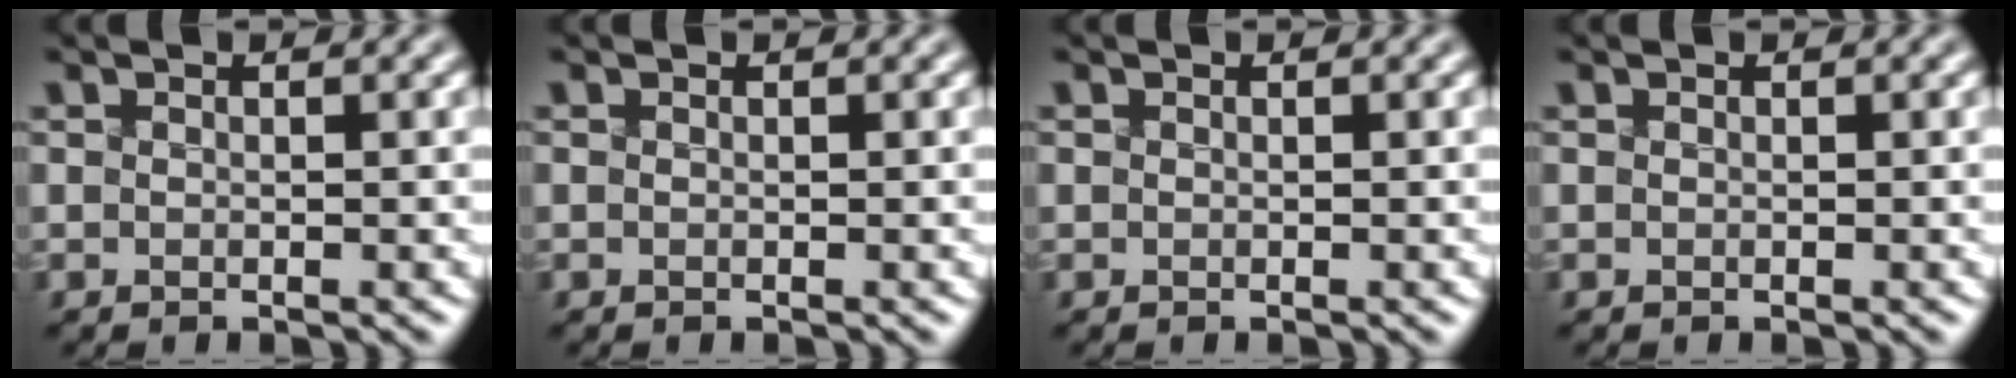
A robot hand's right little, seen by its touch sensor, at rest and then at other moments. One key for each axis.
{"total": 0.0}
{"total": 0.0}
{"total": 0.0}